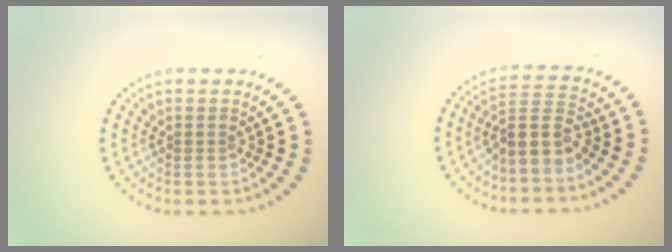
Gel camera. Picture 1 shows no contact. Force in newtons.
{"total": 3.5, "press": 3.0, "slide": 1.8}